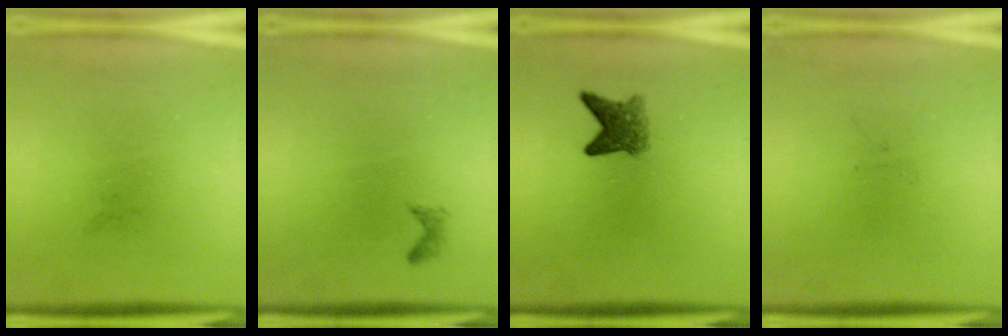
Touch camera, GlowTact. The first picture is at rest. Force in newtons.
{"total": 0.6}
{"total": 3.5}
{"total": 0.0}